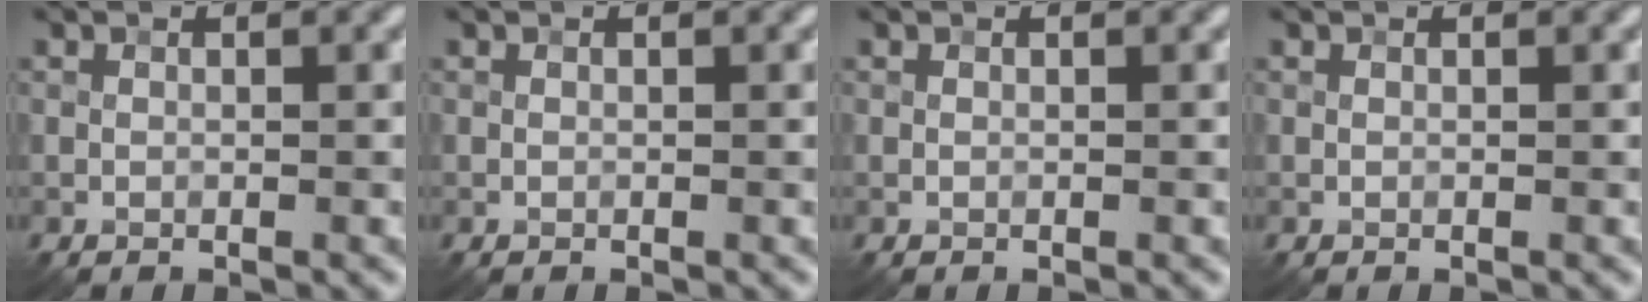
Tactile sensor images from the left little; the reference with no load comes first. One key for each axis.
{"total": 0.0}
{"total": 0.0}
{"total": 0.0}